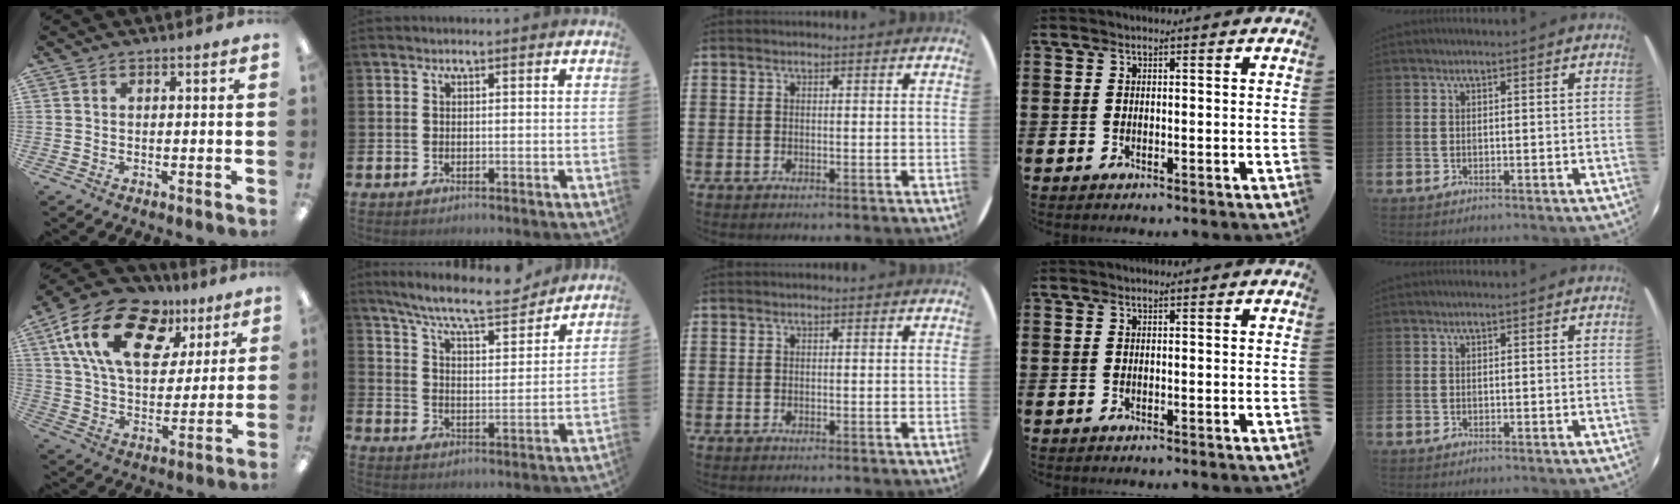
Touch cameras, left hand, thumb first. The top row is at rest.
{"thumb": {"total": 21.1, "force": [10.5, 12.0, 13.9], "torque": [-0.240, -0.031, 0.188]}, "index": {"total": 9.4, "force": [8.6, 1.3, 3.5], "torque": [-0.098, -0.052, 0.150]}}